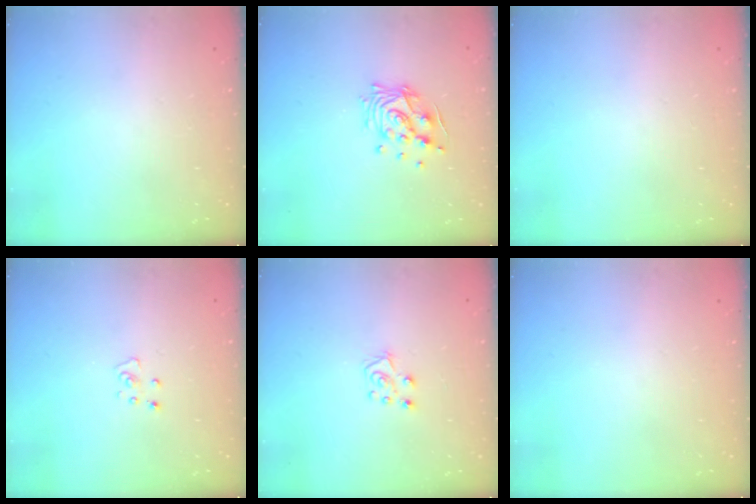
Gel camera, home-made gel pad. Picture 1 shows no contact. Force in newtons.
{"total": 12.0, "press": 11.9, "slide": 1.2}
{"total": 0.0}
{"total": 2.8, "press": 2.8, "slide": 0.2}
{"total": 6.8, "press": 6.8, "slide": 0.4}
{"total": 0.0}